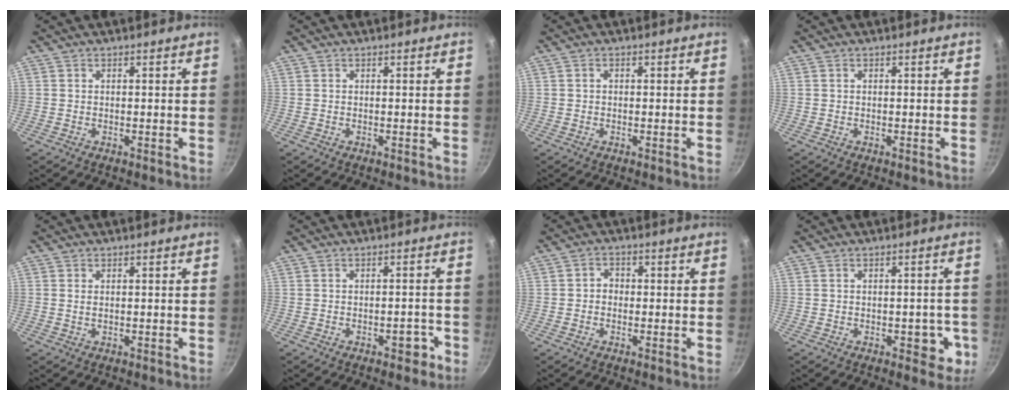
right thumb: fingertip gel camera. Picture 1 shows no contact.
{"total": 0.0}
{"total": 0.7, "force": [0.0, 0.6, 0.4], "torque": [-0.006, 0.005, 0.000]}
{"total": 0.0}
{"total": 0.9, "force": [0.1, 0.5, 0.8], "torque": [-0.015, 0.001, 0.002]}
{"total": 2.7, "force": [-1.4, 1.5, 1.7], "torque": [-0.002, 0.020, -0.012]}
{"total": 2.6, "force": [-0.4, 2.2, 1.3], "torque": [-0.010, 0.011, -0.011]}
{"total": 5.1, "force": [-1.5, 3.1, 3.9], "torque": [-0.014, 0.012, -0.017]}